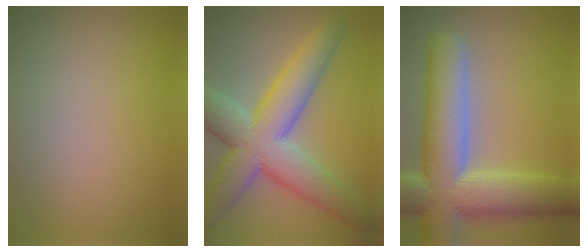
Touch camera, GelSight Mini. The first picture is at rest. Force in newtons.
{"total": 9.7, "press": 9.7, "slide": 0.3}
{"total": 12.6, "press": 12.6, "slide": 1.2}